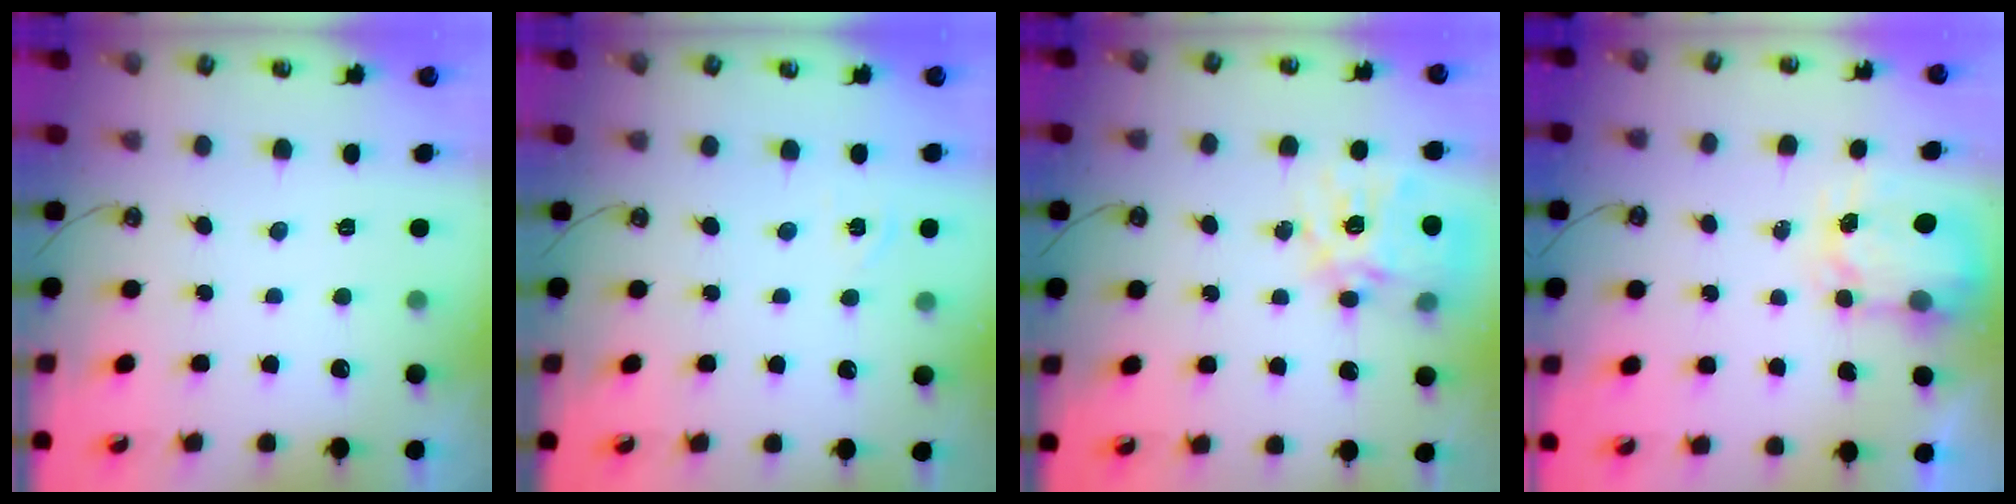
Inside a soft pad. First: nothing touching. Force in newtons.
{"total": 3.7, "press": 3.7, "slide": 0.6}
{"total": 17.2, "press": 17.1, "slide": 1.4}
{"total": 3.9, "press": 3.8, "slide": 0.6}